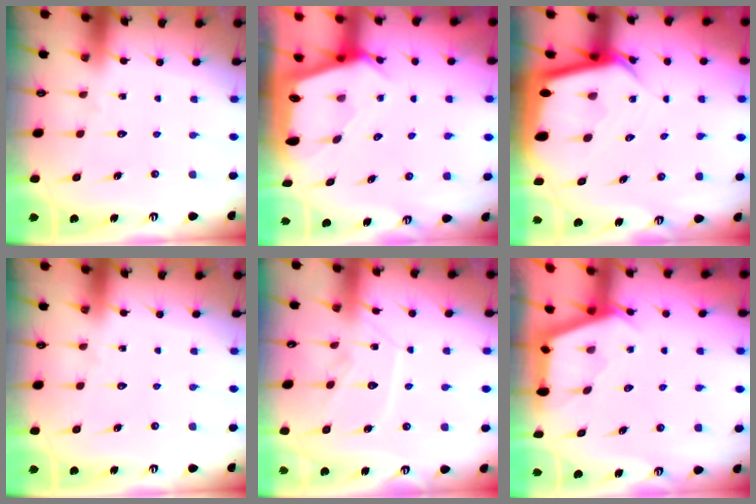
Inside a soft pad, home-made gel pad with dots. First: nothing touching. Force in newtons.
{"total": 2.4, "press": 2.4, "slide": 0.2}
{"total": 5.7, "press": 5.7, "slide": 0.7}
{"total": 0.0}
{"total": 8.5, "press": 8.5, "slide": 0.2}
{"total": 2.8, "press": 2.8, "slide": 0.3}